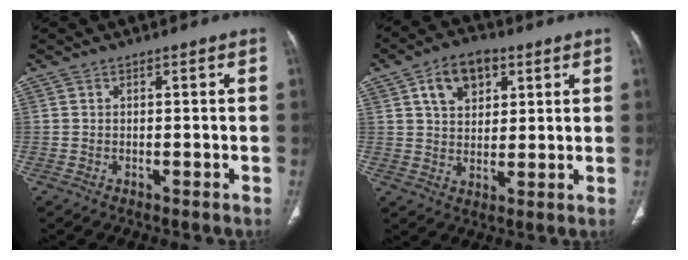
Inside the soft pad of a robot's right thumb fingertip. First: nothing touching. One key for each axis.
{"total": 9.4, "fx": 4.0, "fy": 6.1, "fz": 5.9, "tx": -0.069, "ty": -0.006, "tz": 0.064}